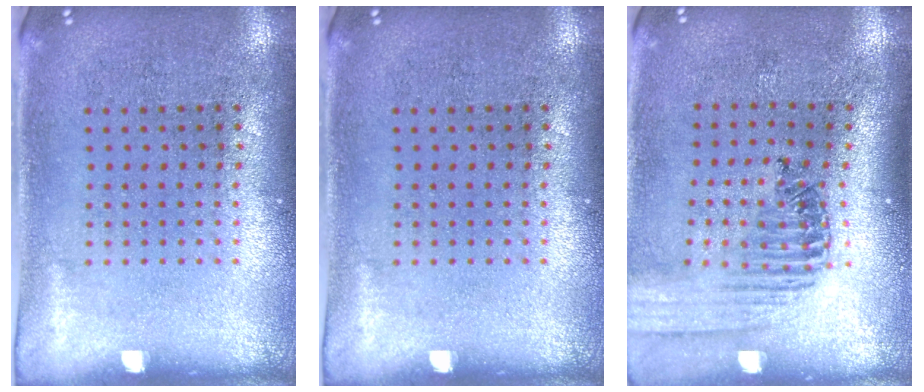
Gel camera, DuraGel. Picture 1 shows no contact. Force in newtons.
{"total": 0.0}
{"total": 1.4, "press": 1.4, "slide": 0.1}